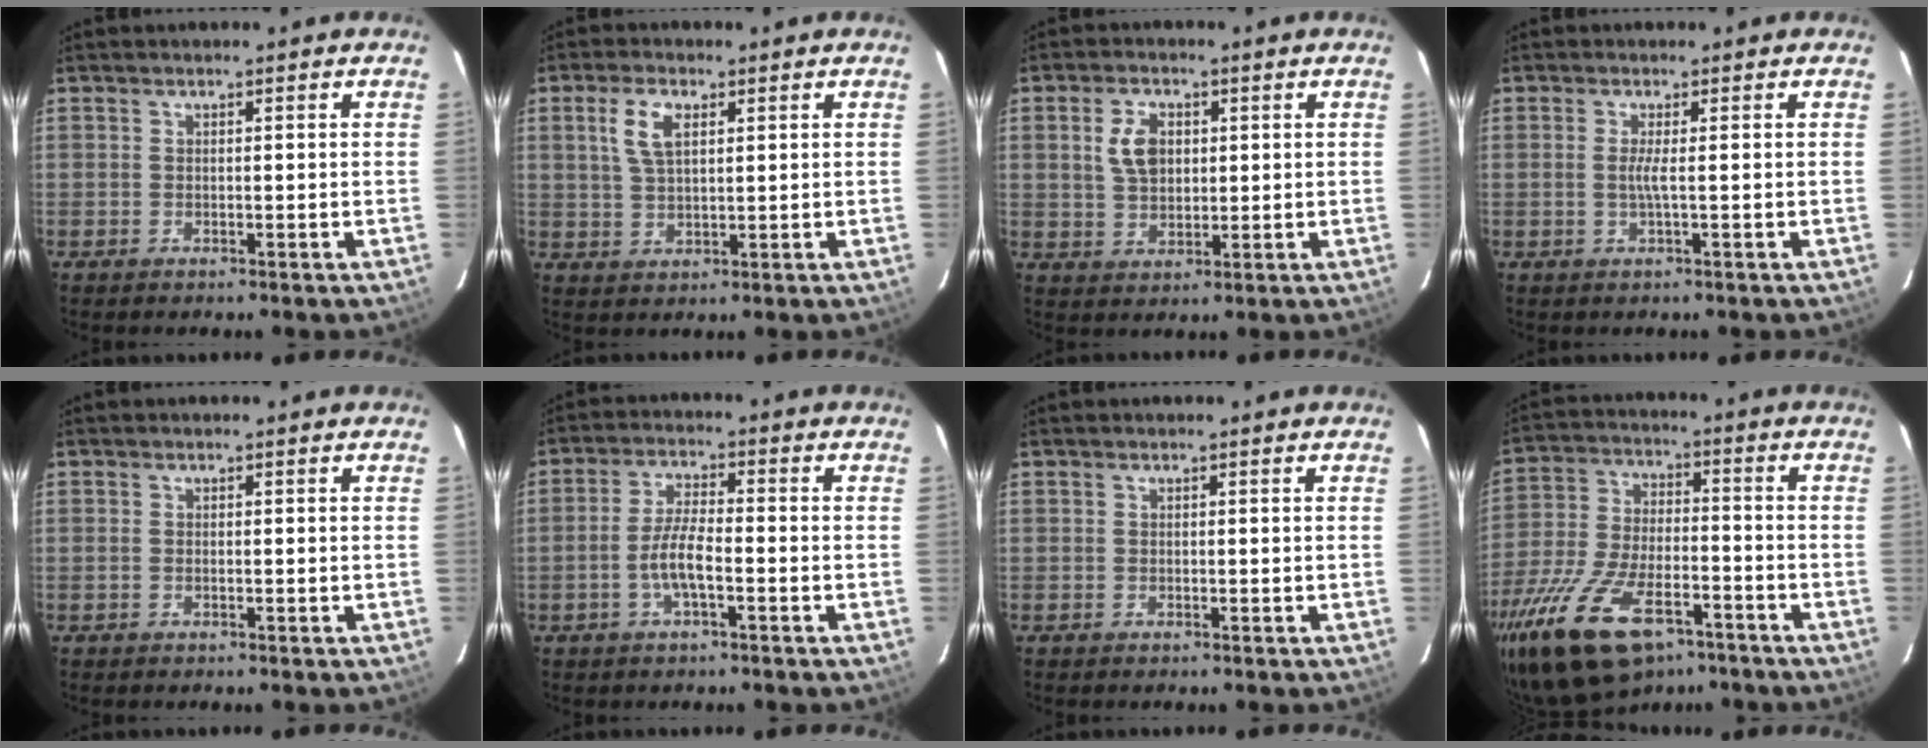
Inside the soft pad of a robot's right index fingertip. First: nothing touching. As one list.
[{"total": 5.8, "force": [2.1, 2.8, 4.7], "torque": [-0.093, 0.008, 0.042]}, {"total": 6.1, "force": [1.5, 4.0, 4.4], "torque": [-0.087, 0.010, 0.032]}, {"total": 1.8, "force": [-0.1, -0.6, 1.7], "torque": [-0.032, -0.004, -0.004]}, {"total": 0.0}, {"total": 5.7, "force": [-2.1, 1.3, 5.1], "torque": [-0.104, 0.003, -0.041]}, {"total": 0.0}, {"total": 21.1, "force": [-13.7, 9.6, 12.9], "torque": [-0.270, -0.031, -0.238]}]